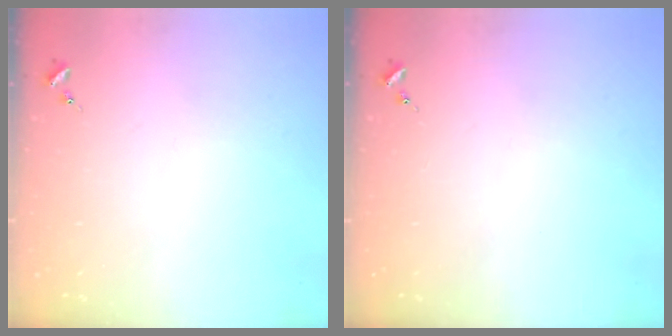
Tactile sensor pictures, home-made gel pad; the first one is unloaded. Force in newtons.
{"total": 0.0}